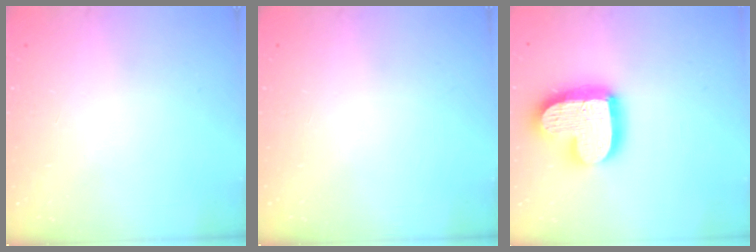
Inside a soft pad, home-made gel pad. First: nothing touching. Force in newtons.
{"total": 0.0}
{"total": 18.6, "press": 18.6, "slide": 1.3}